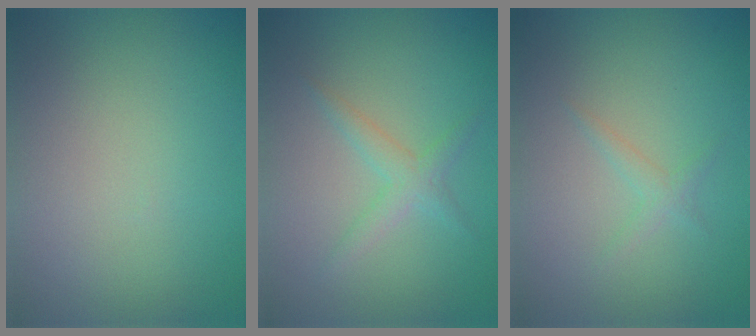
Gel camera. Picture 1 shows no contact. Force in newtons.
{"total": 1.8, "press": 1.8, "slide": 0.2}
{"total": 1.1, "press": 1.1, "slide": 0.0}